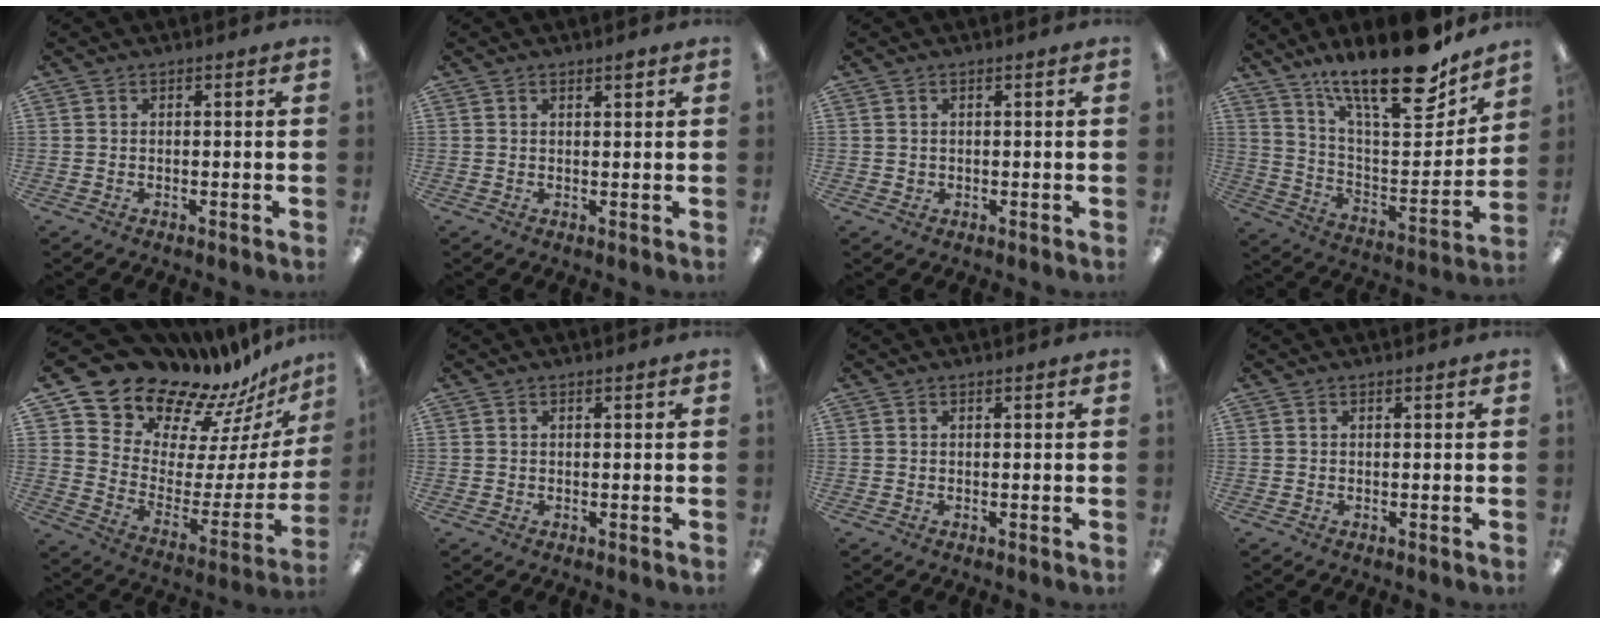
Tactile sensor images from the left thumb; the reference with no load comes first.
{"total": 1.6, "force": [1.2, 0.4, 0.9], "torque": [-0.011, -0.004, 0.019]}
{"total": 0.8, "force": [0.4, 0.7, 0.2], "torque": [-0.005, 0.003, 0.006]}
{"total": 22.2, "force": [17.4, 5.3, 12.6], "torque": [-0.195, -0.130, 0.289]}
{"total": 17.5, "force": [16.0, 6.5, 2.4], "torque": [-0.043, -0.156, 0.284]}
{"total": 0.0}
{"total": 0.0}
{"total": 0.0}